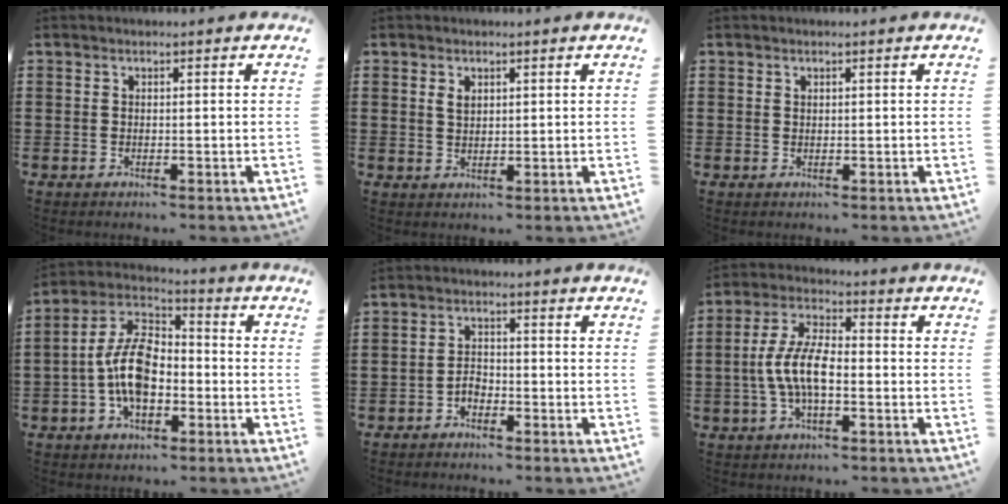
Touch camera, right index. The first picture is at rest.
{"total": 1.7, "force": [0.8, 1.0, 1.0], "torque": [-0.024, 0.004, 0.014]}
{"total": 0.5, "force": [0.3, 0.4, 0.1], "torque": [-0.004, 0.001, 0.007]}
{"total": 10.7, "force": [-2.5, 6.0, 8.5], "torque": [-0.203, 0.006, -0.054]}
{"total": 2.2, "force": [-1.6, 1.3, 0.9], "torque": [-0.022, 0.007, -0.033]}
{"total": 8.2, "force": [-1.6, 3.3, 7.3], "torque": [-0.167, -0.004, -0.036]}